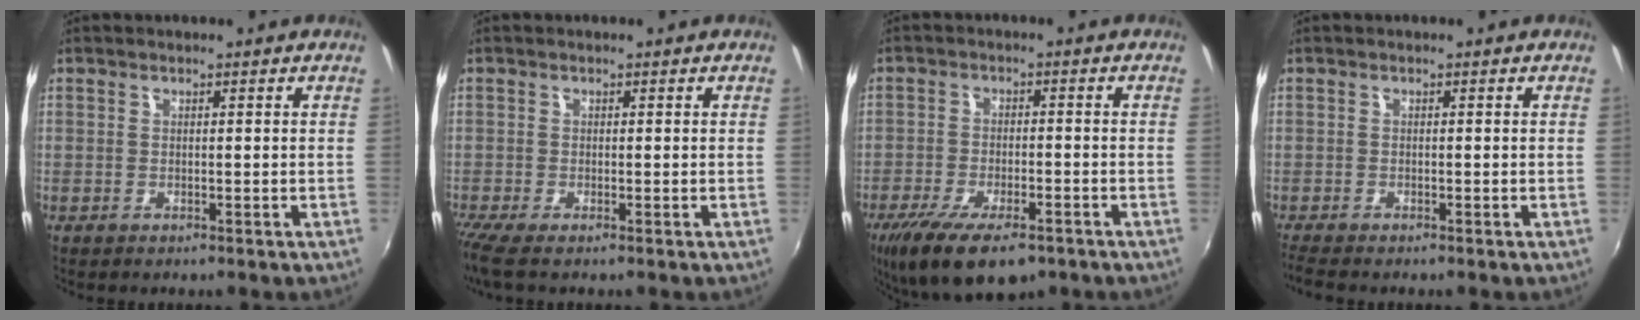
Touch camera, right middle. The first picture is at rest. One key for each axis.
{"total": 2.0, "fx": -1.2, "fy": -0.3, "fz": 1.6, "tx": -0.041, "ty": -0.007, "tz": -0.030}
{"total": 14.1, "fx": -9.2, "fy": 5.3, "fz": 9.2, "tx": -0.194, "ty": -0.041, "tz": -0.150}
{"total": 2.3, "fx": -2.0, "fy": 0.2, "fz": 1.0, "tx": -0.025, "ty": -0.014, "tz": -0.038}